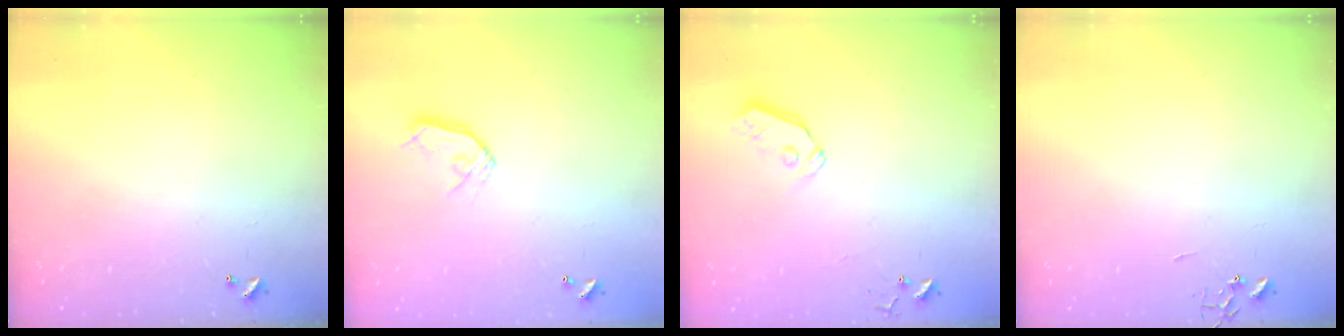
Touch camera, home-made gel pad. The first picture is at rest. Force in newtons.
{"total": 8.8, "press": 8.8, "slide": 0.6}
{"total": 5.3, "press": 5.3, "slide": 0.2}
{"total": 0.0}